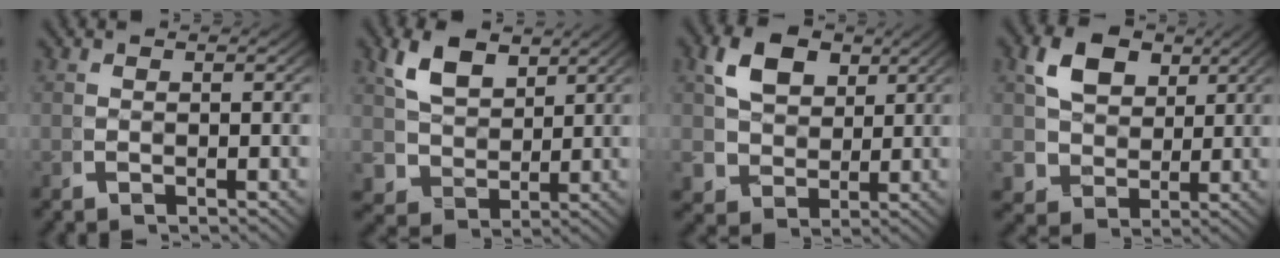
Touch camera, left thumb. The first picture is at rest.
{"total": 4.7, "force": [2.1, 3.7, 2.1], "torque": [-0.066, -0.025, 0.054]}
{"total": 4.5, "force": [1.9, 3.7, 1.8], "torque": [-0.043, -0.014, 0.041]}
{"total": 5.7, "force": [1.8, 4.9, 2.3], "torque": [-0.060, -0.022, 0.038]}